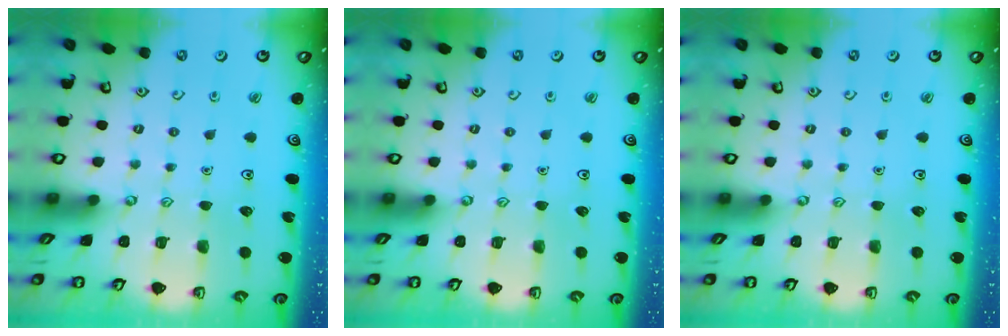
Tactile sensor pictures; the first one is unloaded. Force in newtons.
{"total": 0.0}
{"total": 0.0}